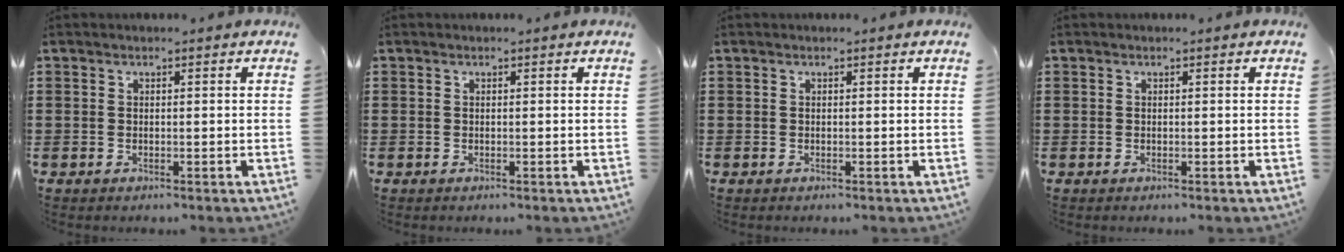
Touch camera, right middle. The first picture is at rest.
{"total": 0.0}
{"total": 0.0}
{"total": 0.0}